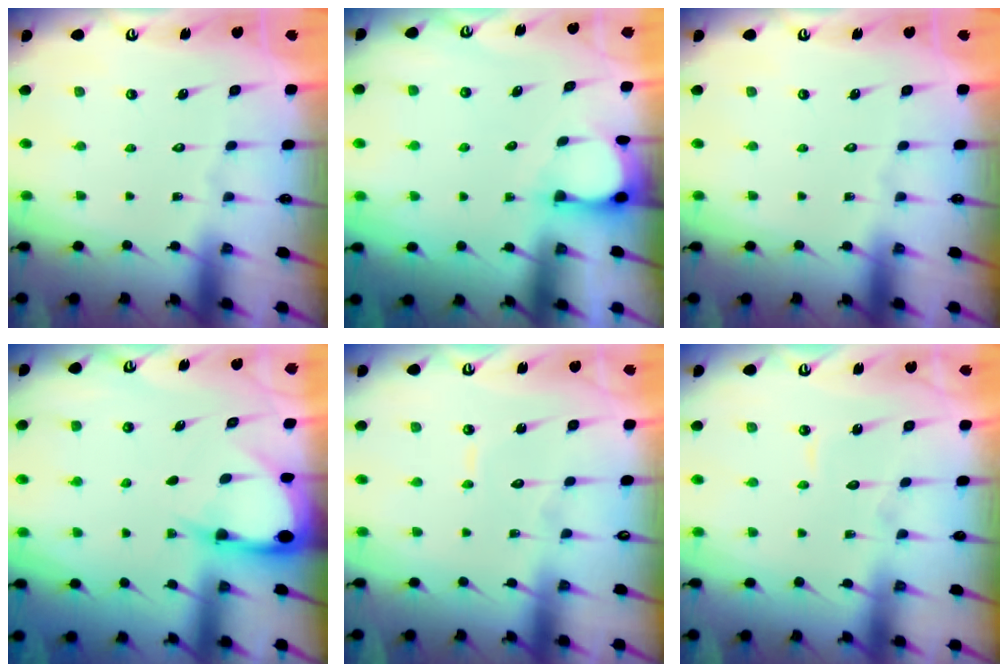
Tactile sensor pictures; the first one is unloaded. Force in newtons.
{"total": 3.0, "press": 3.0, "slide": 0.3}
{"total": 0.0}
{"total": 4.9, "press": 4.9, "slide": 0.6}
{"total": 4.8, "press": 4.8, "slide": 0.2}
{"total": 3.7, "press": 3.7, "slide": 0.3}